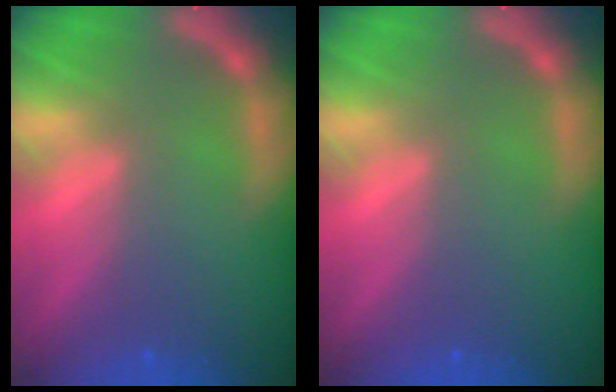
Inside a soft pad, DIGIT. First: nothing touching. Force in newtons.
{"total": 0.0}